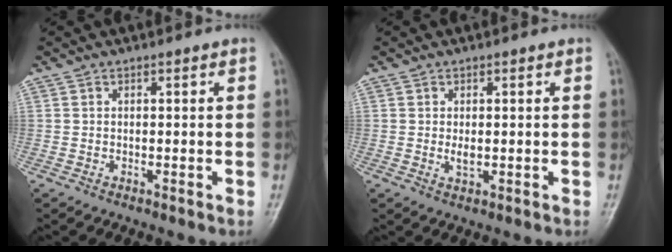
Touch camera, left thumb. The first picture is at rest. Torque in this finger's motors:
{"motor_torque": [0.03, 0.04, 0.16, 0.03, 0.00]}